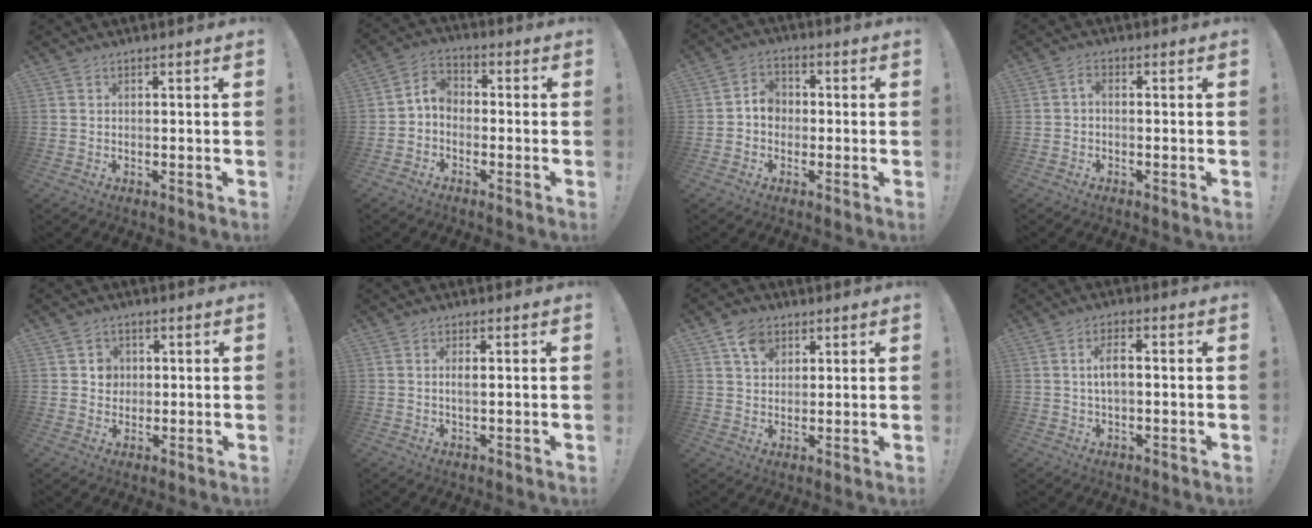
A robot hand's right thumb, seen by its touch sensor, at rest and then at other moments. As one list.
[{"total": 5.3, "force": [-2.1, 3.9, 2.9], "torque": [-0.065, 0.022, -0.034]}, {"total": 5.5, "force": [-1.0, 4.7, 2.7], "torque": [-0.044, 0.018, -0.016]}, {"total": 1.7, "force": [-0.8, 0.8, 1.3], "torque": [-0.032, 0.011, -0.013]}, {"total": 4.8, "force": [0.9, 4.6, 1.3], "torque": [-0.020, 0.001, 0.017]}, {"total": 1.8, "force": [0.1, 0.5, 1.8], "torque": [-0.024, -0.004, -0.001]}, {"total": 7.0, "force": [3.7, 5.2, 2.9], "torque": [-0.038, -0.013, 0.068]}, {"total": 4.9, "force": [0.2, 2.1, 4.5], "torque": [-0.080, 0.011, 0.002]}]